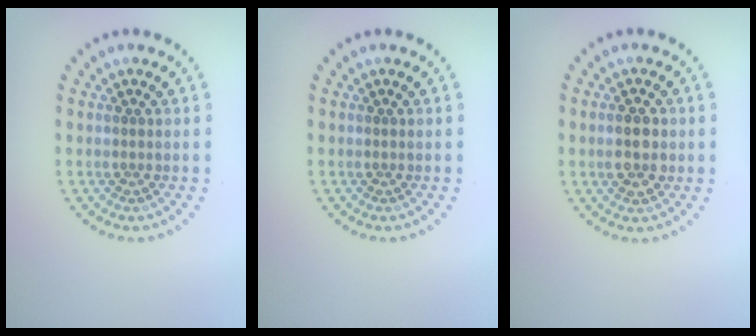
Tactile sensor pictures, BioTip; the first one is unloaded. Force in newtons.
{"total": 0.0}
{"total": 2.7, "press": 2.7, "slide": 0.0}